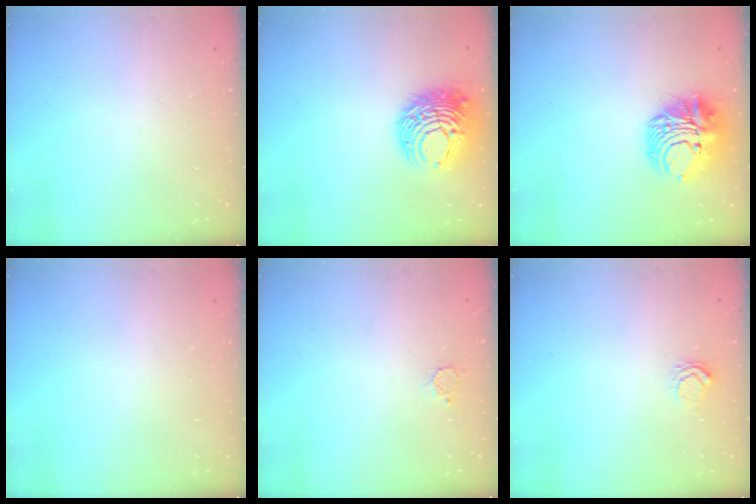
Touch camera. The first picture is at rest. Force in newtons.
{"total": 12.1, "press": 12.0, "slide": 1.4}
{"total": 12.0, "press": 11.9, "slide": 1.7}
{"total": 0.0}
{"total": 2.3, "press": 2.3, "slide": 0.2}
{"total": 5.1, "press": 5.1, "slide": 0.6}